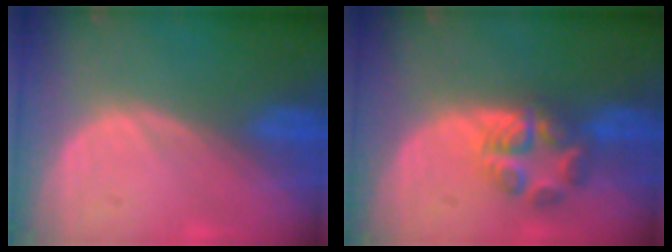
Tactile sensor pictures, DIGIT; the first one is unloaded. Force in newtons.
{"total": 5.5, "press": 5.5, "slide": 0.9}